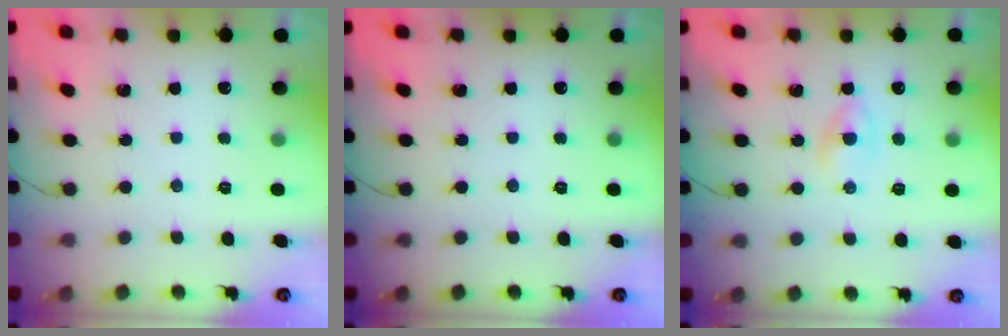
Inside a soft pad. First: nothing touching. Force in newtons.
{"total": 0.0}
{"total": 2.4, "press": 2.2, "slide": 0.9}